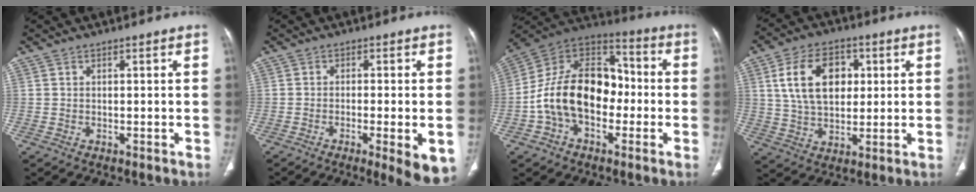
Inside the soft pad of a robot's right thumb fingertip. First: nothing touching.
{"total": 9.8, "force": [-4.1, 2.1, 8.6], "torque": [-0.115, -0.012, -0.059]}
{"total": 18.9, "force": [-3.1, 12.8, 13.6], "torque": [-0.211, 0.052, -0.059]}
{"total": 13.8, "force": [3.3, 9.1, 9.8], "torque": [-0.145, 0.002, 0.061]}